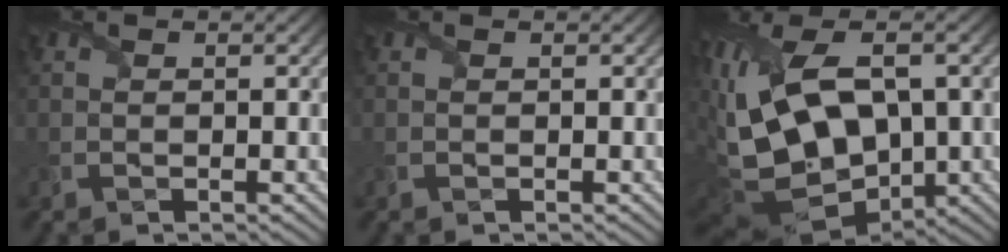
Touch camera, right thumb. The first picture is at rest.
{"total": 0.0}
{"total": 19.3, "force": [-1.2, 10.8, 16.0], "torque": [-0.335, -0.019, 0.016]}